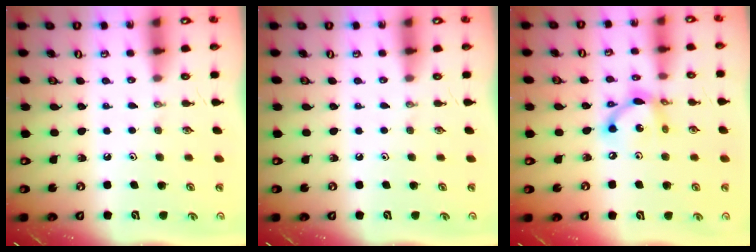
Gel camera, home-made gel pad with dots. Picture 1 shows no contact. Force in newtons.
{"total": 0.0}
{"total": 11.5, "press": 11.5, "slide": 0.6}